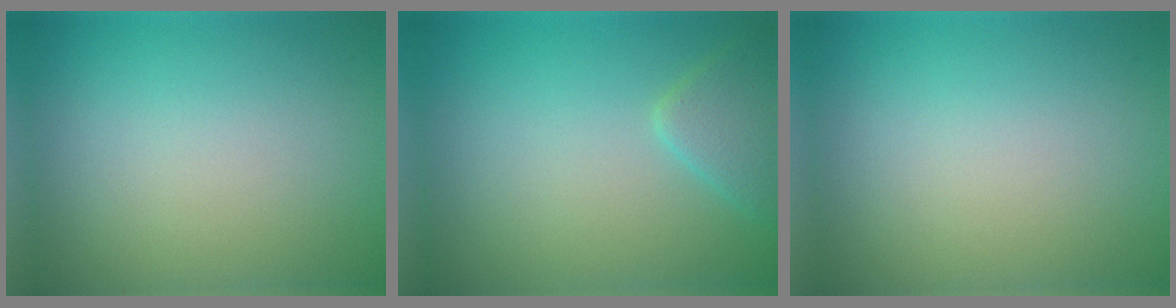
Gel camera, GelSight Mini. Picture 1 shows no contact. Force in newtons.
{"total": 2.3, "press": 2.3, "slide": 0.1}
{"total": 0.0}